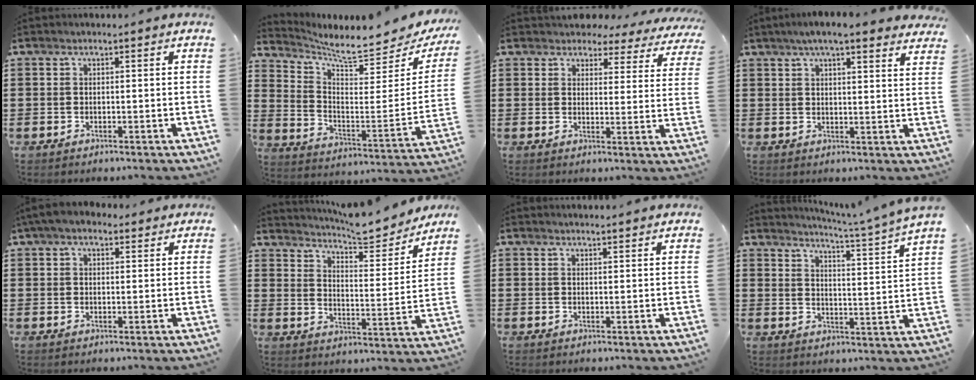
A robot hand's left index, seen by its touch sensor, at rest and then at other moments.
{"total": 6.2, "force": [5.6, 0.5, 2.6], "torque": [-0.072, -0.056, 0.087]}
{"total": 4.0, "force": [3.8, 1.1, 0.6], "torque": [-0.025, -0.021, 0.063]}
{"total": 5.5, "force": [4.6, 0.4, 3.1], "torque": [-0.071, -0.004, 0.081]}
{"total": 3.9, "force": [2.9, 1.7, 2.1], "torque": [-0.050, 0.007, 0.053]}
{"total": 7.2, "force": [6.9, 0.7, 1.9], "torque": [-0.046, -0.053, 0.116]}
{"total": 1.5, "force": [1.5, 0.0, 0.1], "torque": [-0.005, 0.000, 0.029]}
{"total": 4.3, "force": [3.6, -1.3, 1.8], "torque": [-0.045, -0.037, 0.051]}